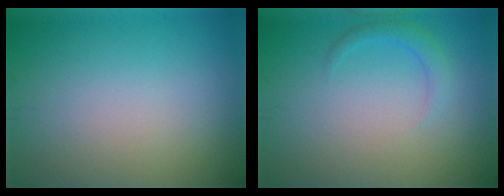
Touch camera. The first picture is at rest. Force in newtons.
{"total": 1.5, "press": 1.5, "slide": 0.1}